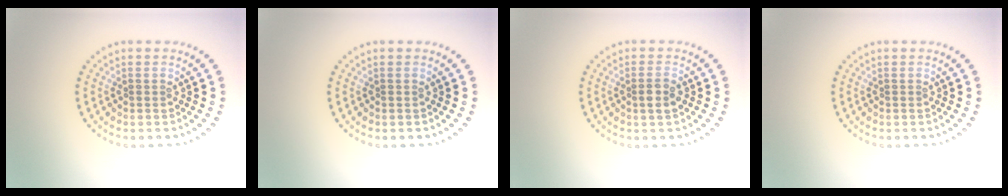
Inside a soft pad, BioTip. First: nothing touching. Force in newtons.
{"total": 0.0}
{"total": 1.6, "press": 1.5, "slide": 0.6}
{"total": 0.0}